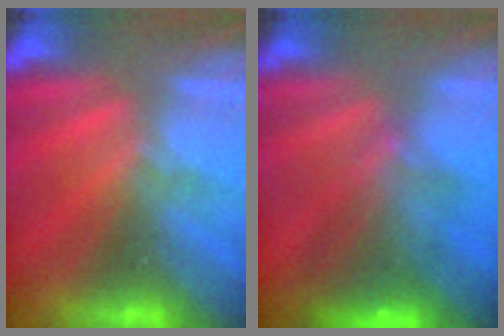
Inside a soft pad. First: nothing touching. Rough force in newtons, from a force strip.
{"total": 6.9}